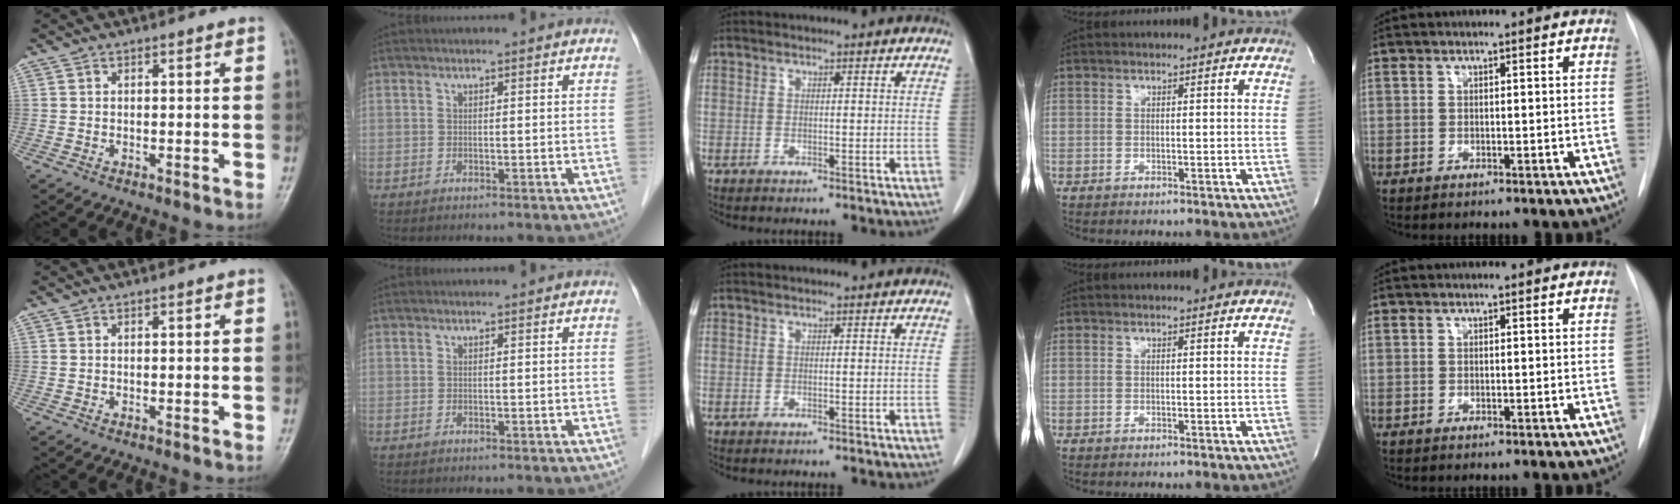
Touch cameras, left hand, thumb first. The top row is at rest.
{}